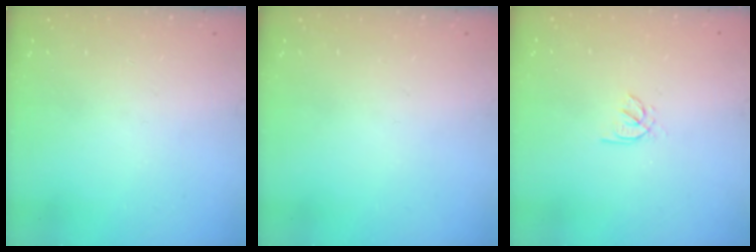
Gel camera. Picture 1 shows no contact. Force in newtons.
{"total": 0.0}
{"total": 1.8, "press": 1.8, "slide": 0.5}